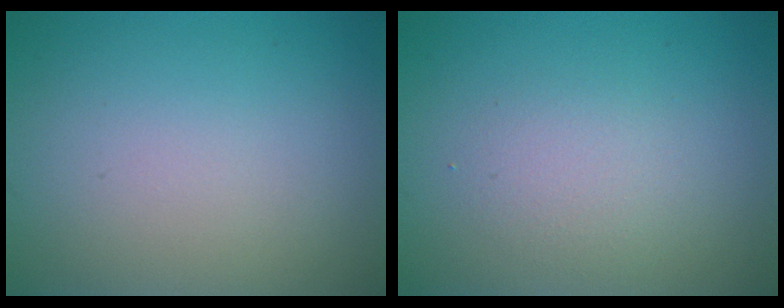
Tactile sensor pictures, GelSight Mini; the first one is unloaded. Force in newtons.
{"total": 1.9, "press": 1.9, "slide": 0.1}